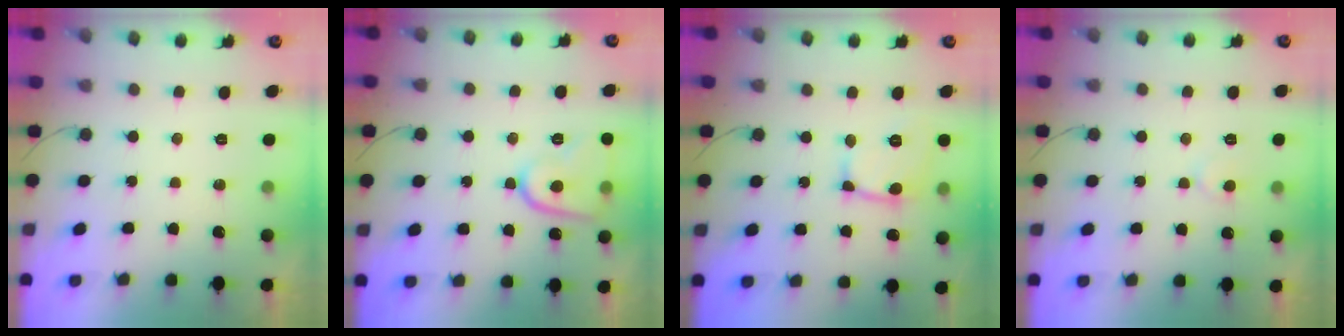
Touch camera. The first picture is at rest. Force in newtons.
{"total": 11.1, "press": 11.1, "slide": 1.0}
{"total": 11.4, "press": 11.4, "slide": 1.1}
{"total": 5.5, "press": 5.4, "slide": 0.4}